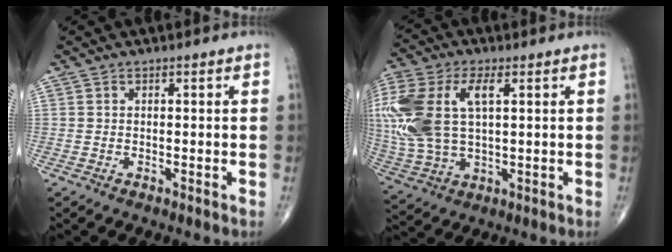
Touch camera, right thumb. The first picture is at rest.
{"total": 19.6, "force": [4.0, 10.4, 16.1], "torque": [-0.389, 0.008, 0.076]}